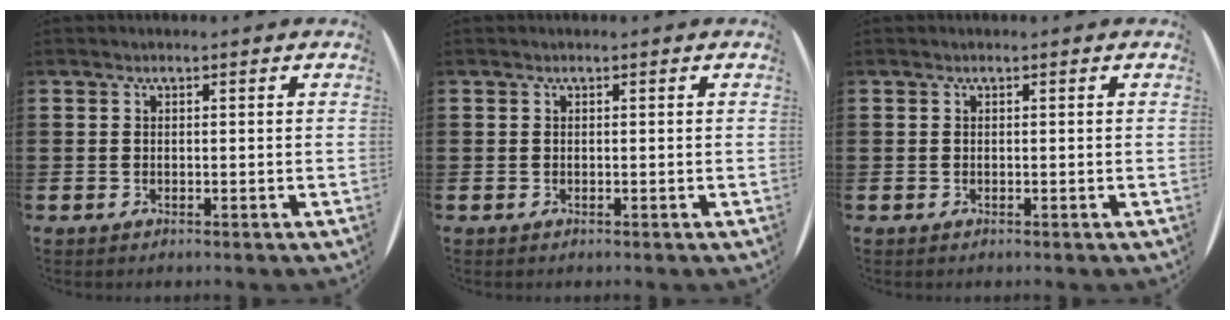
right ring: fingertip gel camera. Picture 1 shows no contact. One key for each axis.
{"total": 0.0}
{"total": 0.0}